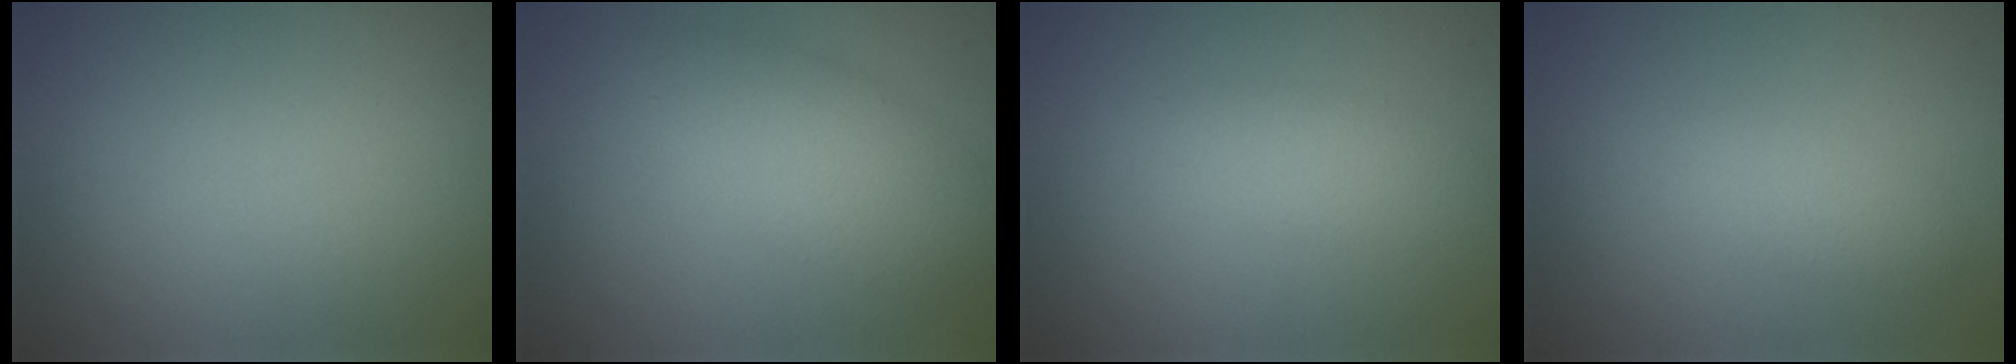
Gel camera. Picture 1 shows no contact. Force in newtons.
{"total": 4.3, "press": 4.3, "slide": 0.1}
{"total": 2.1, "press": 2.1, "slide": 0.1}
{"total": 1.9, "press": 1.9, "slide": 0.1}